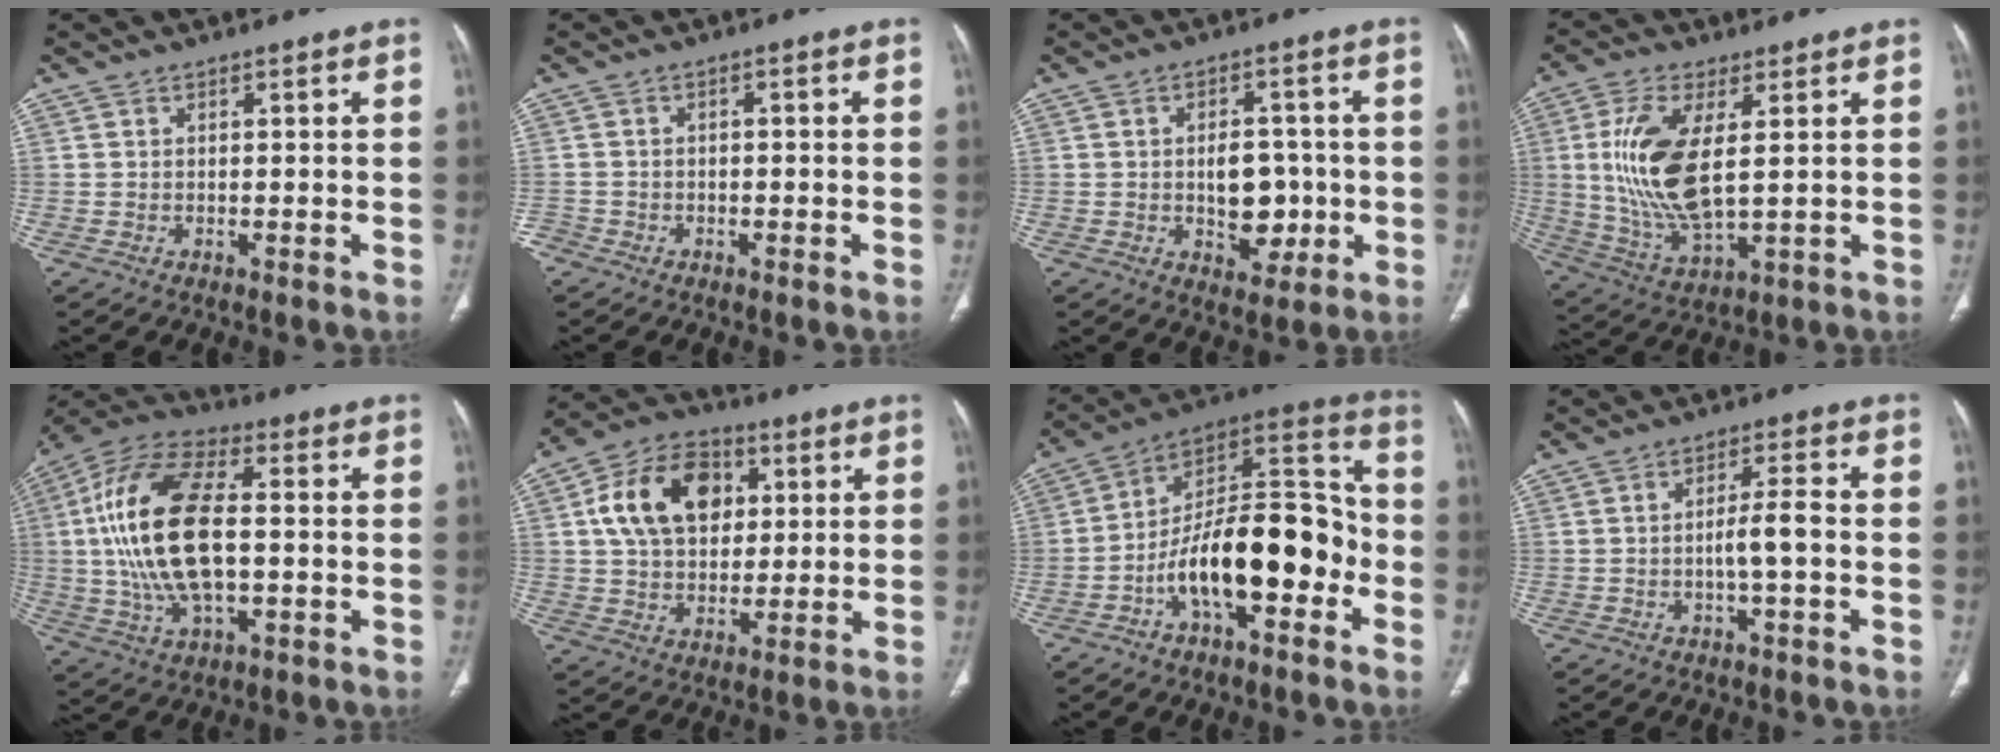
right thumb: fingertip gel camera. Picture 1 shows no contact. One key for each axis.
{"total": 2.7, "fx": -1.7, "fy": 2.0, "fz": 0.8, "tx": -0.009, "ty": 0.014, "tz": -0.031}
{"total": 8.7, "fx": -1.0, "fy": 5.6, "fz": 6.5, "tx": -0.060, "ty": 0.009, "tz": -0.004}
{"total": 14.7, "fx": 2.2, "fy": 6.1, "fz": 13.2, "tx": -0.284, "ty": -0.019, "tz": 0.053}
{"total": 21.5, "fx": 0.4, "fy": 10.4, "fz": 18.8, "tx": -0.385, "ty": 0.015, "tz": 0.006}
{"total": 16.2, "fx": 4.1, "fy": 11.6, "fz": 10.5, "tx": -0.157, "ty": 0.007, "tz": 0.068}
{"total": 21.3, "fx": -6.4, "fy": 9.7, "fz": 17.9, "tx": -0.261, "ty": 0.073, "tz": -0.104}
{"total": 4.8, "fx": -1.0, "fy": 0.6, "fz": 4.6, "tx": -0.092, "ty": 0.014, "tz": -0.018}